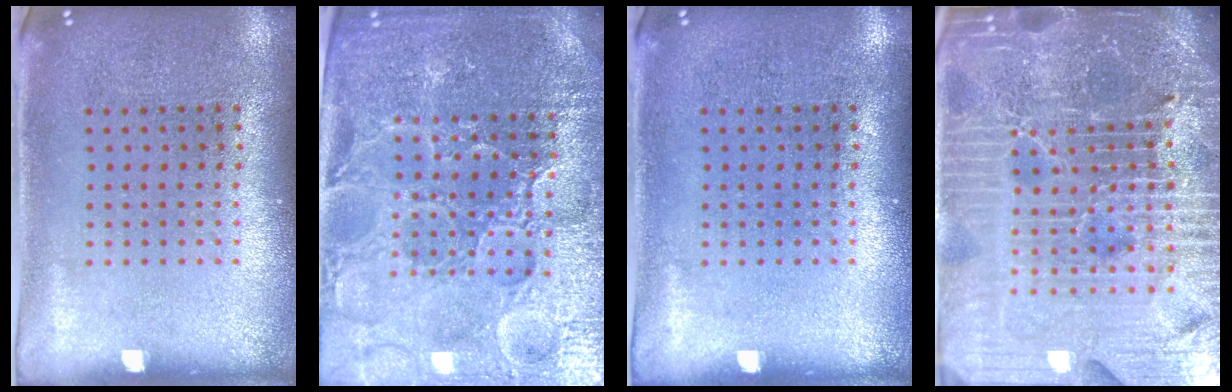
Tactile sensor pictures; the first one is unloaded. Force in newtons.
{"total": 5.2, "press": 4.8, "slide": 1.9}
{"total": 0.0}
{"total": 7.3, "press": 6.3, "slide": 3.7}